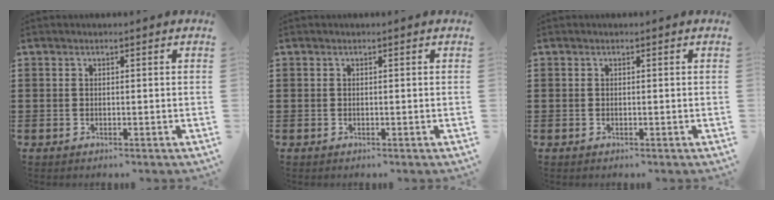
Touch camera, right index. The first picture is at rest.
{"total": 0.0}
{"total": 0.0}